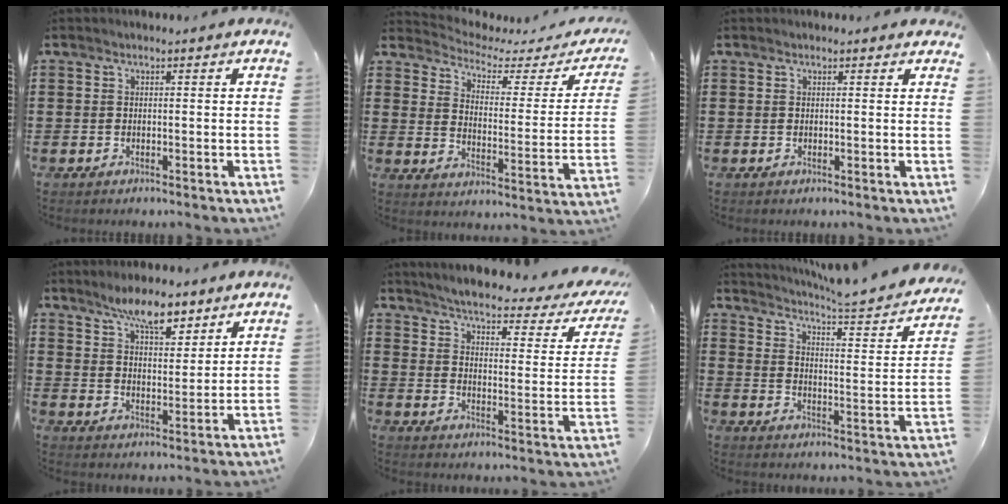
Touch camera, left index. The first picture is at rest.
{"total": 3.0, "force": [2.6, 1.1, 1.1], "torque": [-0.044, -0.022, 0.035]}
{"total": 0.6, "force": [0.5, 0.3, 0.2], "torque": [-0.006, 0.002, 0.009]}
{"total": 7.3, "force": [5.8, 2.5, 3.7], "torque": [-0.073, -0.013, 0.101]}
{"total": 3.7, "force": [3.0, -0.3, 2.1], "torque": [-0.059, -0.027, 0.042]}
{"total": 4.5, "force": [4.0, -0.5, 2.0], "torque": [-0.055, -0.041, 0.056]}